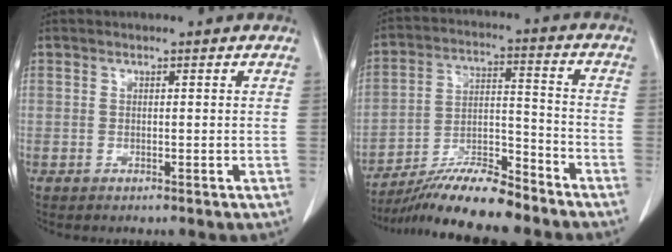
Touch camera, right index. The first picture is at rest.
{"total": 12.6, "force": [-11.2, 1.1, 5.7], "torque": [-0.097, 0.002, -0.200]}